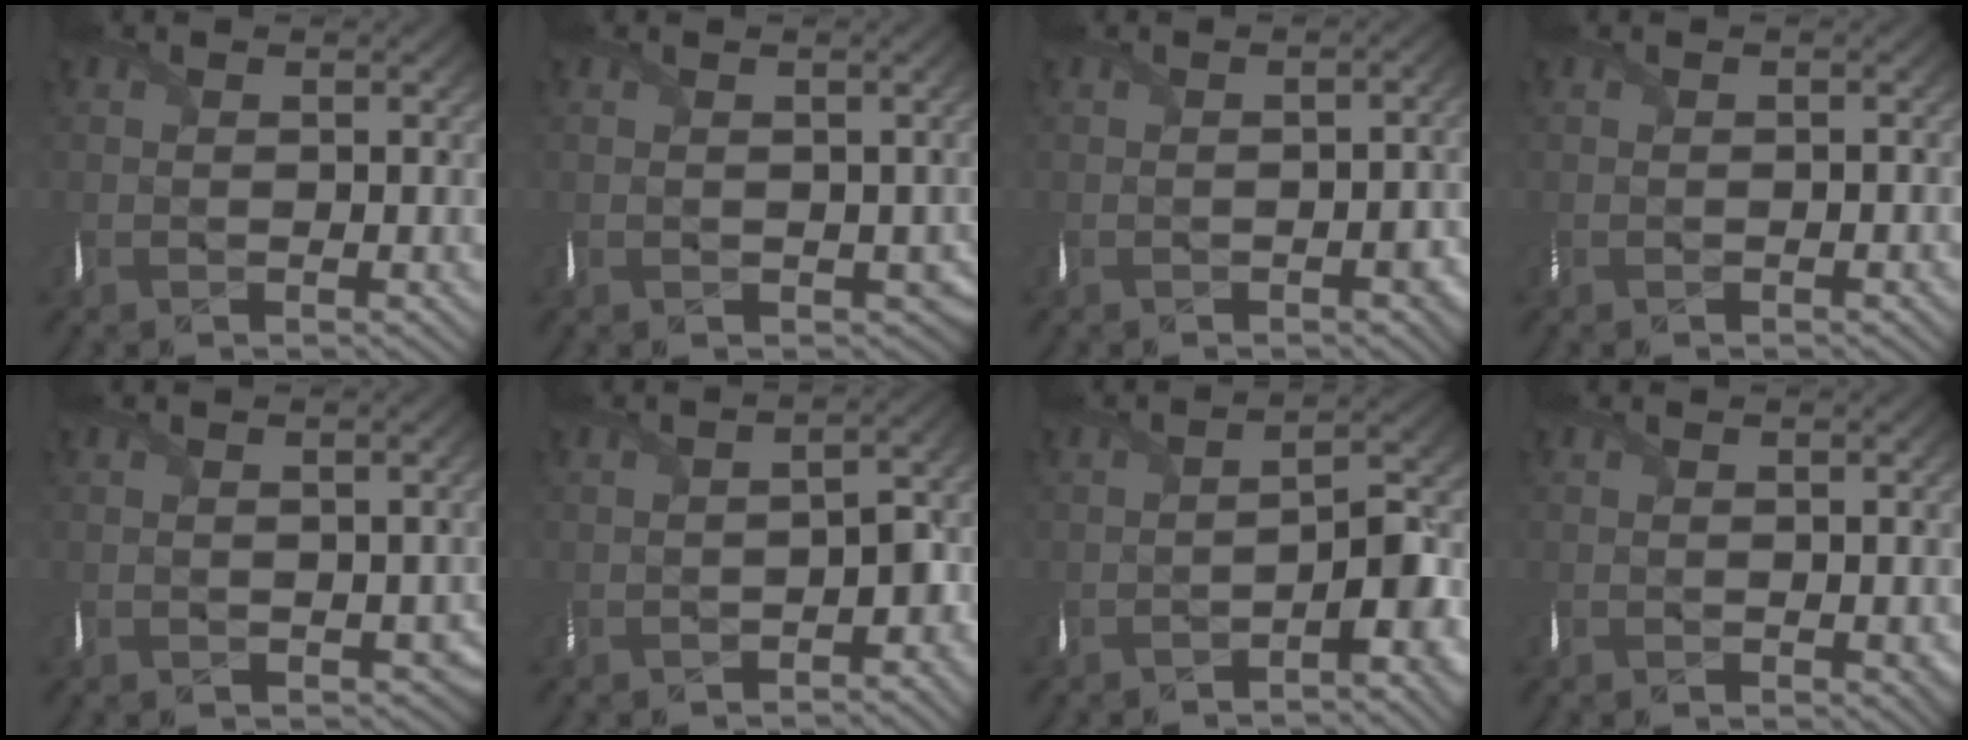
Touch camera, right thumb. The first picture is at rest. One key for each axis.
{"total": 3.5, "fx": -0.3, "fy": 2.9, "fz": 1.8, "tx": -0.031, "ty": -0.022, "tz": 0.000}
{"total": 3.2, "fx": -1.6, "fy": 1.4, "fz": 2.4, "tx": -0.032, "ty": -0.007, "tz": -0.019}
{"total": 0.9, "fx": -0.6, "fy": 0.4, "fz": 0.5, "tx": -0.010, "ty": -0.002, "tz": -0.010}
{"total": 3.1, "fx": -0.5, "fy": 2.6, "fz": 1.6, "tx": -0.024, "ty": -0.019, "tz": -0.005}
{"total": 5.2, "fx": -2.9, "fy": 2.4, "fz": 3.6, "tx": -0.046, "ty": -0.010, "tz": -0.051}
{"total": 6.2, "fx": -3.8, "fy": 1.4, "fz": 4.8, "tx": -0.064, "ty": 0.005, "tz": -0.066}
{"total": 1.7, "fx": -0.3, "fy": 1.0, "fz": 1.4, "tx": -0.021, "ty": -0.009, "tz": 0.000}